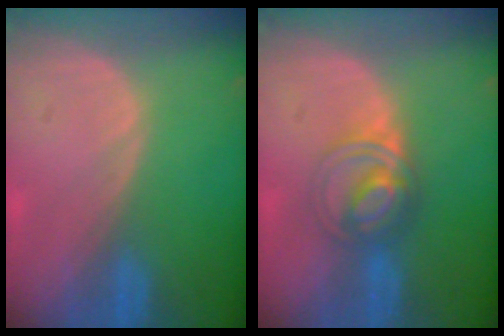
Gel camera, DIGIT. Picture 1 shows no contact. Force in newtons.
{"total": 5.9, "press": 5.4, "slide": 2.2}